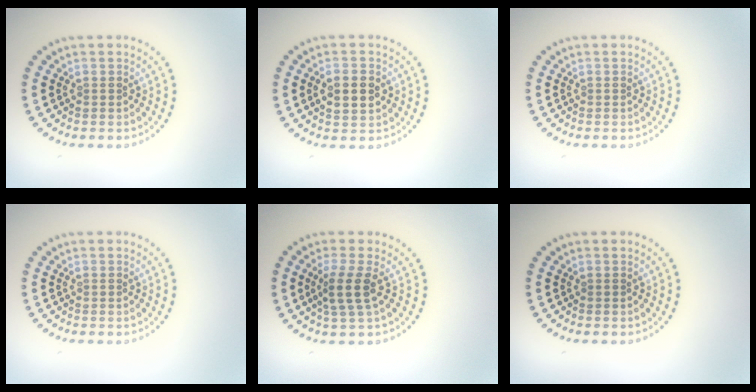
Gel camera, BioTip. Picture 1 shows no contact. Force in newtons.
{"total": 3.0, "press": 3.0, "slide": 0.1}
{"total": 0.0}
{"total": 0.0}
{"total": 2.7, "press": 2.2, "slide": 1.6}
{"total": 0.0}